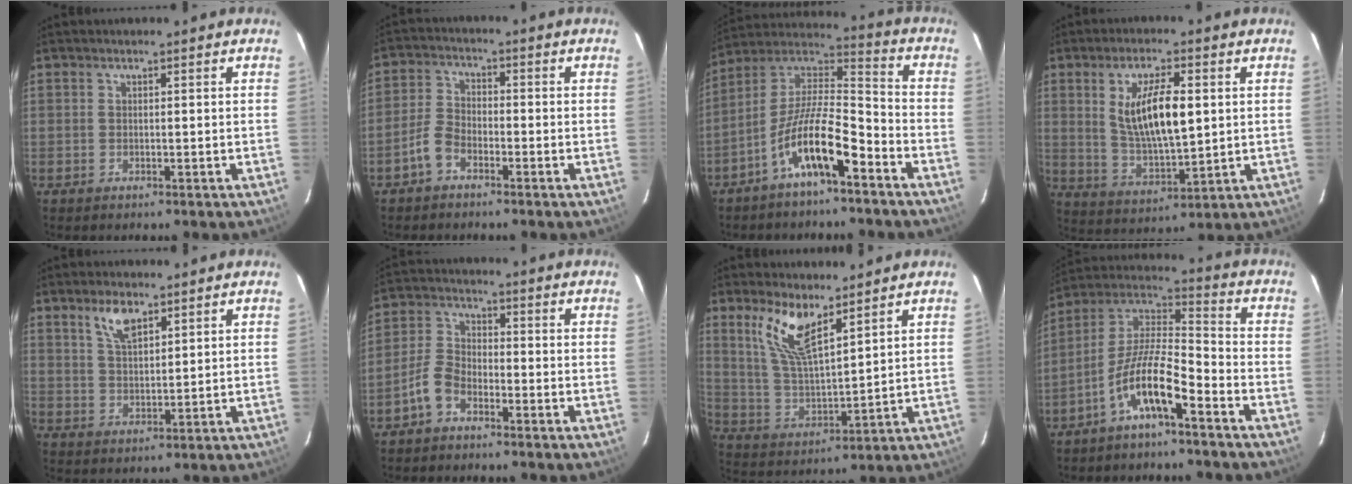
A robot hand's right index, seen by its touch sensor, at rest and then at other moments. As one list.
[{"total": 4.5, "force": [-2.9, 2.3, 2.5], "torque": [-0.060, 0.014, -0.060]}, {"total": 13.4, "force": [-7.7, 3.4, 10.5], "torque": [-0.197, 0.011, -0.144]}, {"total": 11.7, "force": [2.5, 4.0, 10.7], "torque": [-0.199, -0.003, 0.056]}, {"total": 5.5, "force": [3.5, 2.3, 3.5], "torque": [-0.065, 0.004, 0.069]}, {"total": 5.5, "force": [-3.6, 2.8, 3.0], "torque": [-0.071, 0.017, -0.076]}, {"total": 10.2, "force": [6.6, 2.8, 7.3], "torque": [-0.150, 0.002, 0.138]}, {"total": 11.4, "force": [-6.6, 2.5, 8.9], "torque": [-0.183, 0.009, -0.127]}]